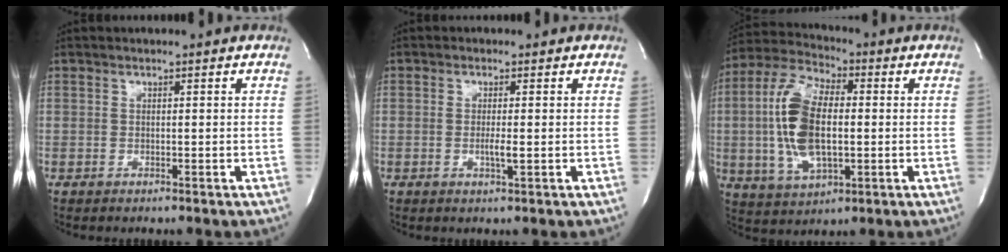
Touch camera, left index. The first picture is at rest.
{"total": 2.0, "force": [-0.3, 0.1, 2.0], "torque": [-0.041, -0.003, -0.005]}
{"total": 14.0, "force": [-0.3, 6.1, 12.6], "torque": [-0.279, 0.009, -0.005]}